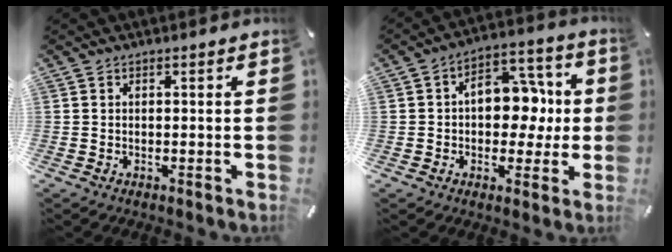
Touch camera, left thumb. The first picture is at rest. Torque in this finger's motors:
{"motor_torque": [1.23, 2.38, 0.80, -0.38, 0.04]}